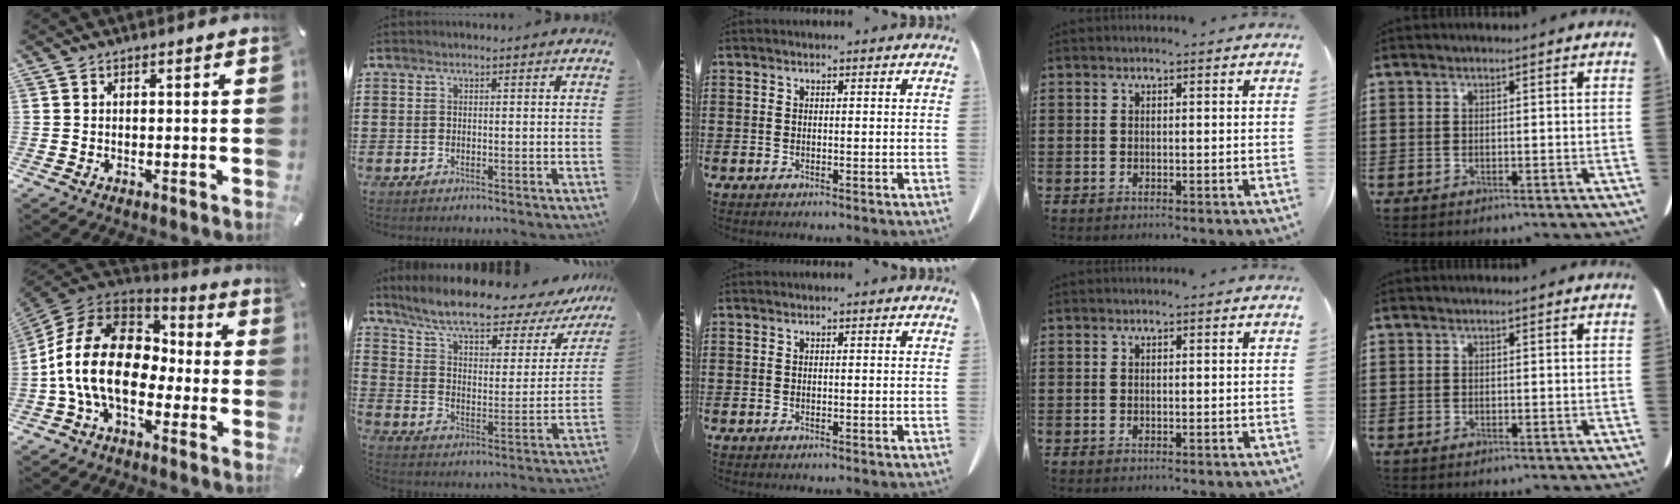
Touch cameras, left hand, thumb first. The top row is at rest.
{"thumb": {"total": 19.1, "force": [-4.5, 12.5, 13.8], "torque": [-0.278, 0.034, -0.073]}, "index": {"total": 9.0, "force": [7.4, 1.3, 4.9], "torque": [-0.125, -0.041, 0.124]}}